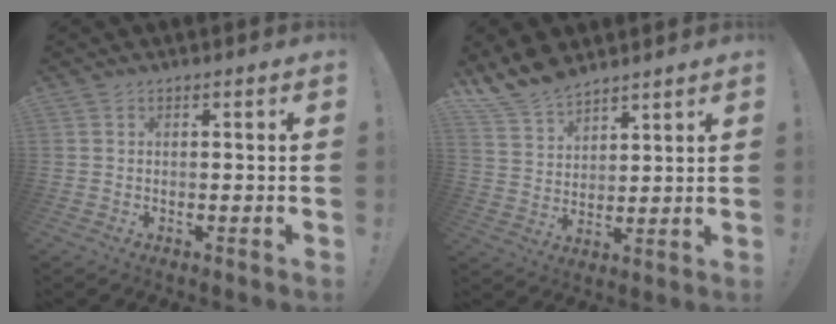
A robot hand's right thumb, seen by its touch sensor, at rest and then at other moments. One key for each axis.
{"total": 10.1, "fx": 8.8, "fy": 4.5, "fz": 2.5, "tx": -0.058, "ty": -0.061, "tz": 0.174}